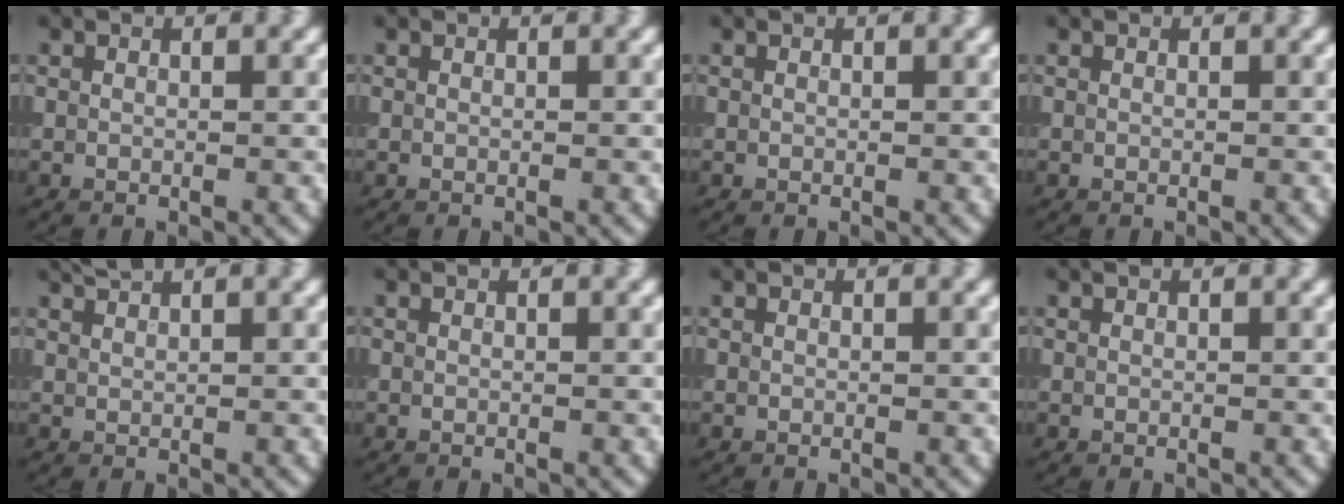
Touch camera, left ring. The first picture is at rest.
{"total": 0.0}
{"total": 0.0}
{"total": 0.0}
{"total": 1.3, "force": [1.2, 0.2, 0.5], "torque": [-0.008, 0.001, 0.021]}
{"total": 0.0}
{"total": 0.0}
{"total": 0.0}